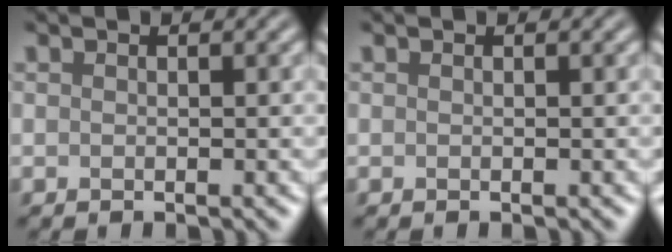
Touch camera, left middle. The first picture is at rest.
{"total": 0.0}